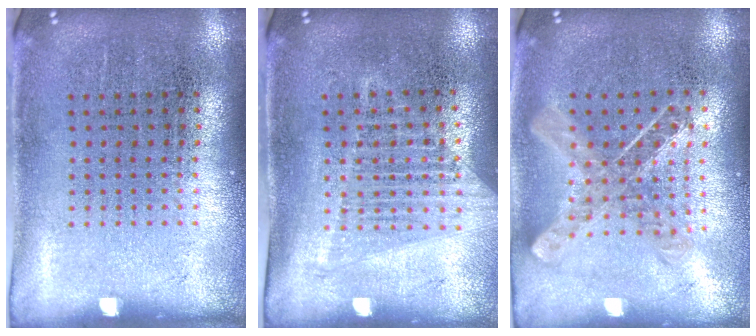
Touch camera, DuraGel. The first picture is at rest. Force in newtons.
{"total": 1.5, "press": 1.4, "slide": 0.5}
{"total": 1.0, "press": 1.0, "slide": 0.1}